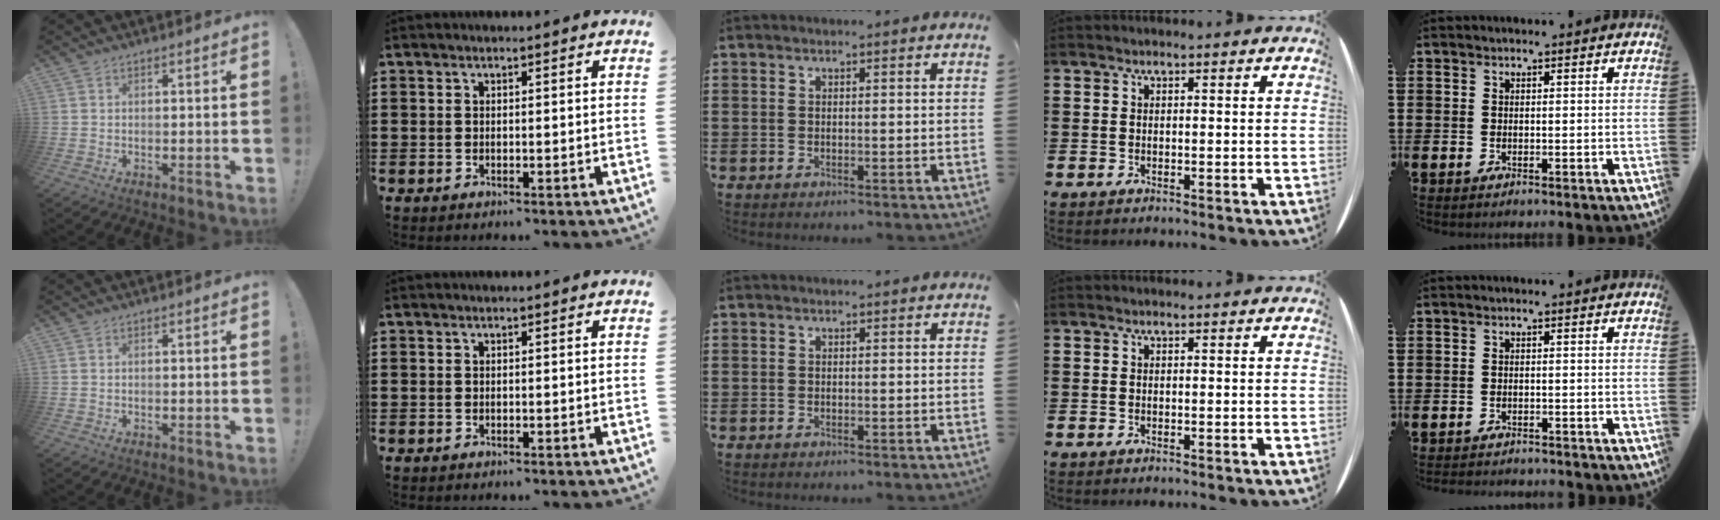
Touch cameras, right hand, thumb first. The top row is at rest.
{"little": {"total": 1.1, "force": [-1.1, 0.0, -0.1], "torque": [-0.001, 0.002, -0.024]}}